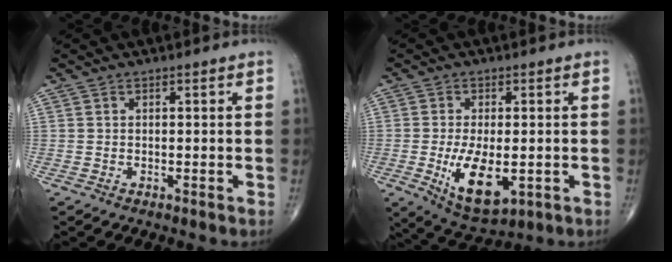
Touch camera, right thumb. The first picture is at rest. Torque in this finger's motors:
{"motor_torque": [-0.16, 0.47, 0.65, 0.42, 0.16]}